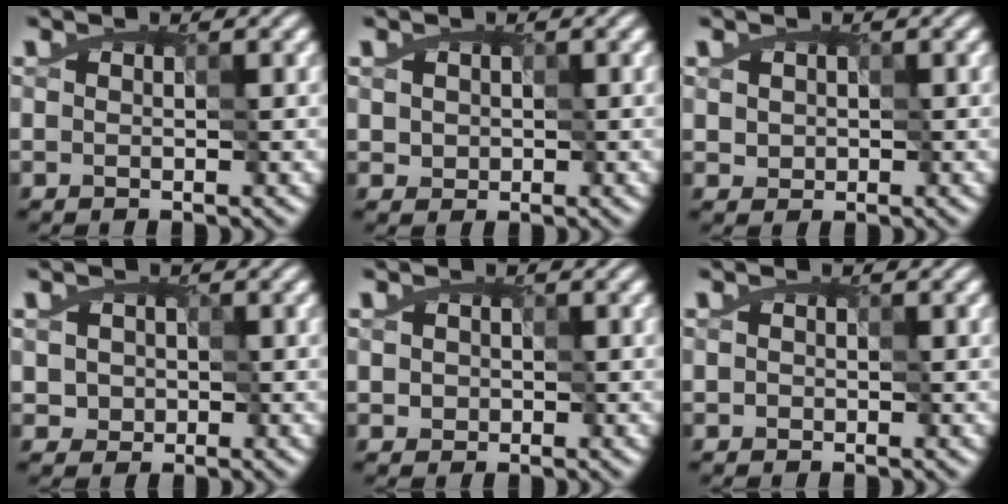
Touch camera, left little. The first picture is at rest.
{"total": 1.3, "force": [0.0, 1.3, 0.4], "torque": [-0.026, -0.002, 0.016]}
{"total": 1.4, "force": [0.1, 1.3, 0.4], "torque": [-0.028, -0.002, 0.019]}
{"total": 2.2, "force": [-0.3, 2.1, 0.5], "torque": [-0.019, -0.001, 0.002]}
{"total": 1.3, "force": [-0.2, 1.2, 0.4], "torque": [-0.020, 0.002, 0.009]}
{"total": 0.6, "force": [-0.3, 0.5, 0.2], "torque": [-0.004, 0.001, -0.003]}